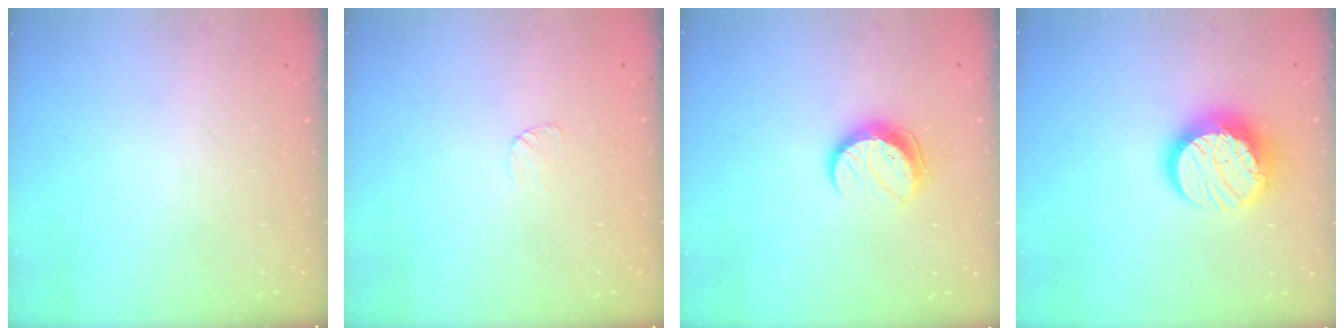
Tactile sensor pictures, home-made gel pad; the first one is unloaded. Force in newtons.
{"total": 3.7, "press": 3.7, "slide": 0.4}
{"total": 10.4, "press": 10.3, "slide": 0.8}
{"total": 13.4, "press": 13.4, "slide": 0.9}